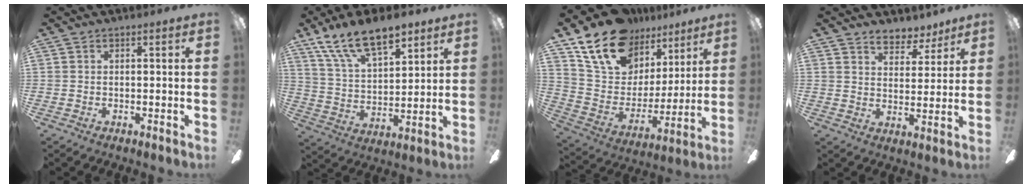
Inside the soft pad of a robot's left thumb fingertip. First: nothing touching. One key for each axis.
{"total": 15.5, "fx": 11.3, "fy": 6.2, "fz": 8.6, "tx": -0.156, "ty": -0.054, "tz": 0.204}
{"total": 19.5, "fx": 13.7, "fy": 11.5, "fz": 7.8, "tx": -0.151, "ty": -0.078, "tz": 0.253}
{"total": 6.1, "fx": 5.2, "fy": 2.9, "fz": 1.5, "tx": -0.006, "ty": -0.035, "tz": 0.090}